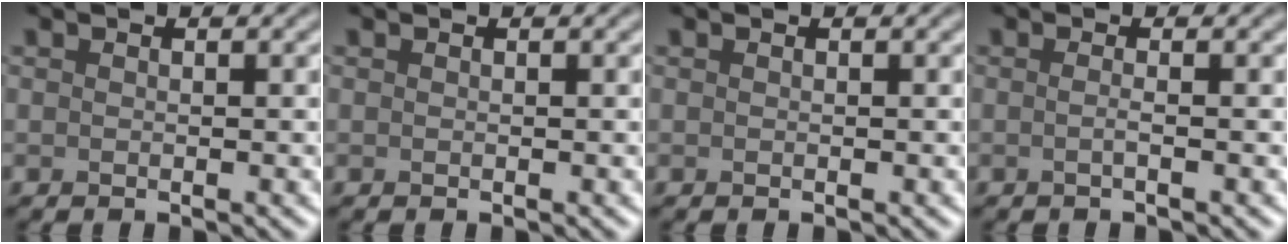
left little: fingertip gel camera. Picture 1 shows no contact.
{"total": 0.0}
{"total": 0.0}
{"total": 1.2, "force": [-0.6, 0.4, 1.0], "torque": [-0.011, -0.006, -0.020]}